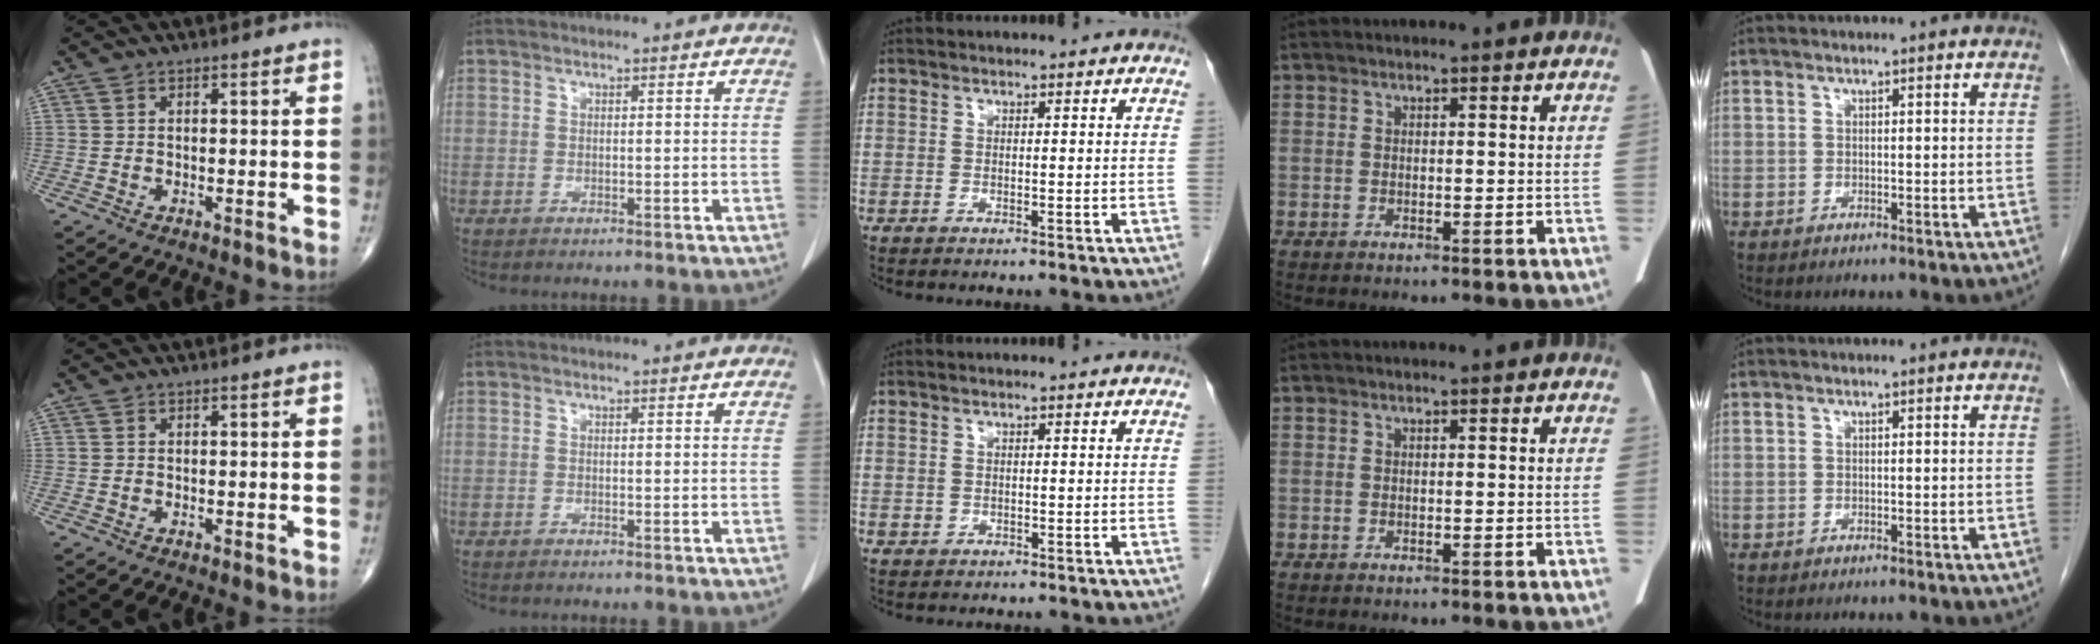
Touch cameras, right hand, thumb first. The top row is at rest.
{"middle": {"total": 0.7, "force": [-0.1, 0.7, 0.2], "torque": [-0.001, 0.003, 0.000]}}